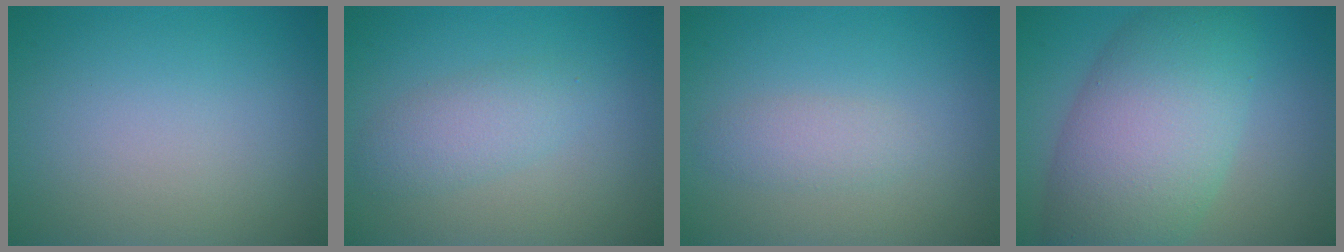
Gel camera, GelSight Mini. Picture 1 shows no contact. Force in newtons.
{"total": 2.5, "press": 2.5, "slide": 0.2}
{"total": 1.6, "press": 1.6, "slide": 0.0}
{"total": 10.2, "press": 10.2, "slide": 0.1}